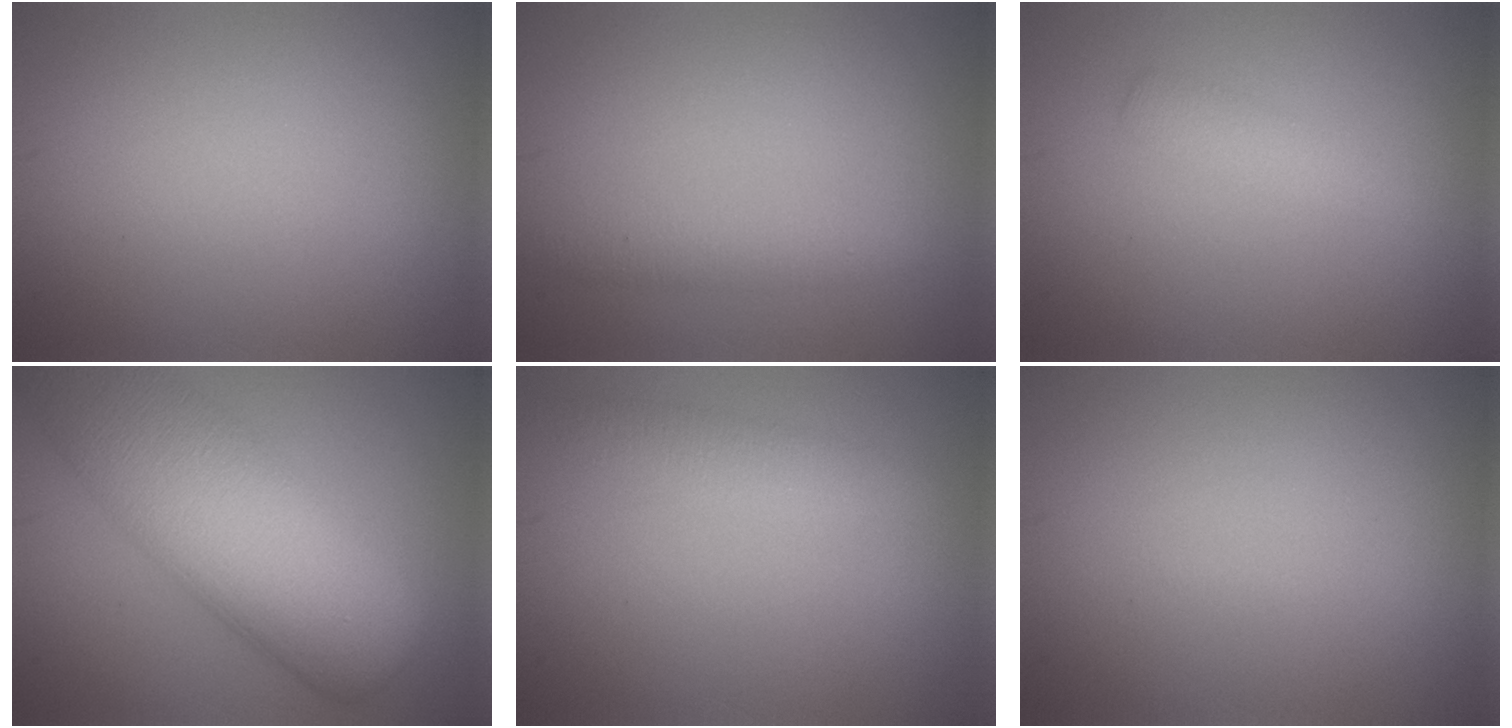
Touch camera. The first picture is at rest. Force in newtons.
{"total": 1.6, "press": 1.6, "slide": 0.1}
{"total": 1.7, "press": 1.7, "slide": 0.1}
{"total": 12.4, "press": 12.4, "slide": 0.7}
{"total": 2.0, "press": 2.0, "slide": 0.1}
{"total": 0.0}